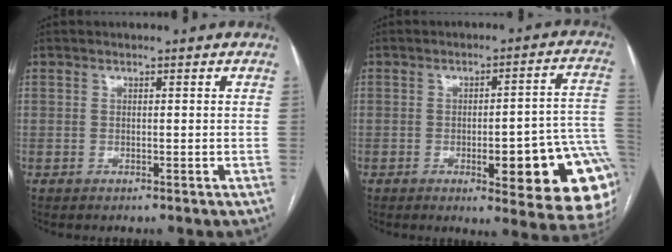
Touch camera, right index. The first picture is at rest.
{"total": 18.1, "force": [-5.0, 3.5, 17.0], "torque": [-0.112, 0.019, -0.048]}